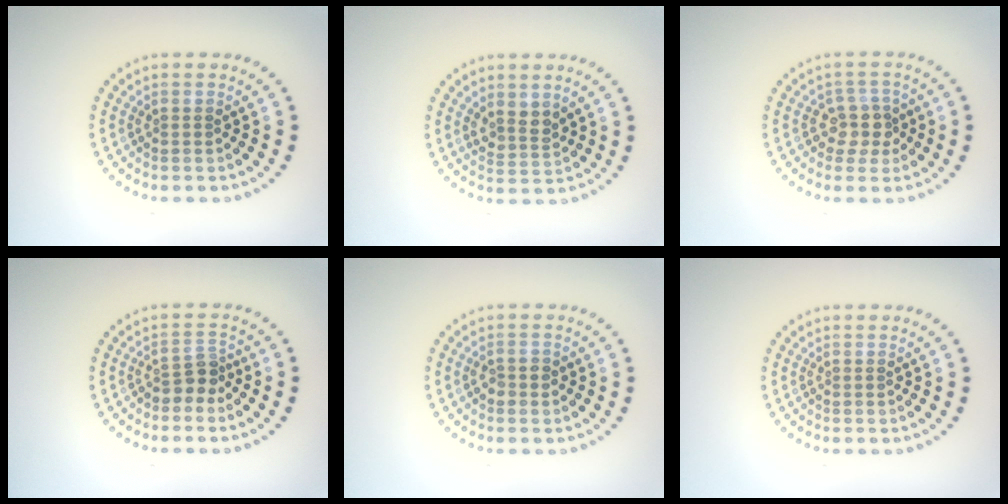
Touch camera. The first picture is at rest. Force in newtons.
{"total": 2.0, "press": 1.7, "slide": 1.1}
{"total": 2.7, "press": 2.3, "slide": 1.3}
{"total": 2.2, "press": 1.7, "slide": 1.4}
{"total": 1.3, "press": 1.3, "slide": 0.3}
{"total": 0.0}